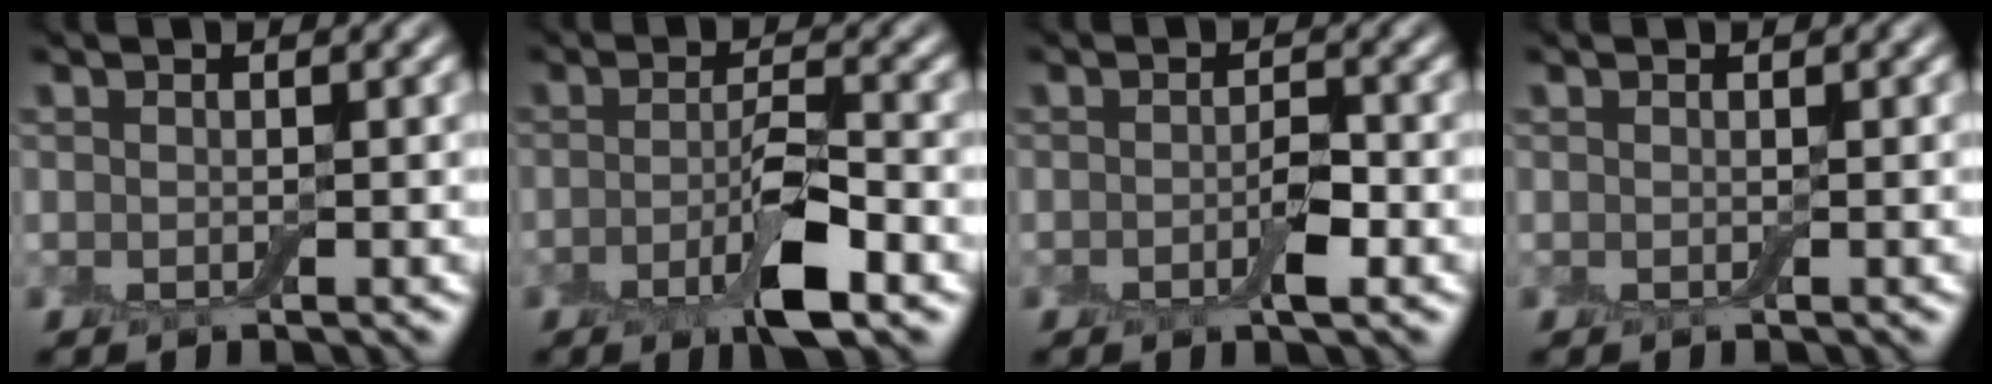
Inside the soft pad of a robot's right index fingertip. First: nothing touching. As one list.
[{"total": 5.0, "force": [-2.1, 1.2, 4.4], "torque": [-0.078, 0.001, -0.041]}, {"total": 2.1, "force": [-0.7, 0.6, 1.9], "torque": [-0.031, -0.001, -0.014]}, {"total": 0.0}]